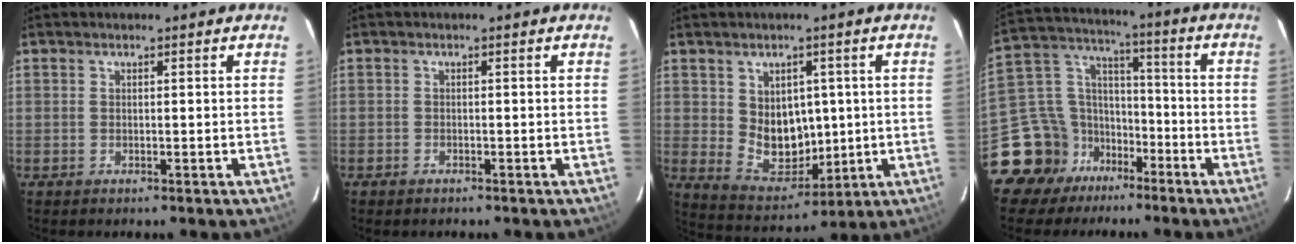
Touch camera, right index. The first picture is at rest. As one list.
[{"total": 0.9, "force": [-0.7, 0.5, 0.1], "torque": [-0.005, 0.002, -0.012]}, {"total": 9.7, "force": [1.2, 7.6, 5.8], "torque": [-0.102, -0.009, 0.048]}, {"total": 14.3, "force": [-10.0, 9.7, 3.3], "torque": [-0.094, 0.055, -0.169]}]